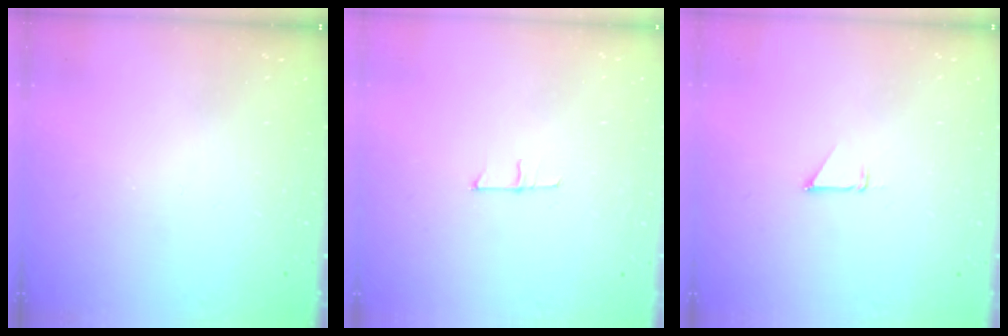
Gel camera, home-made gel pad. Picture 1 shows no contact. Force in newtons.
{"total": 5.3, "press": 5.3, "slide": 0.4}
{"total": 1.9, "press": 1.9, "slide": 0.0}